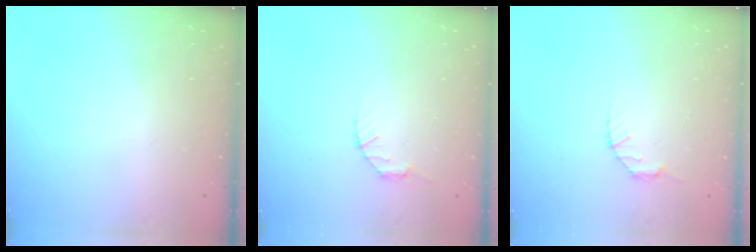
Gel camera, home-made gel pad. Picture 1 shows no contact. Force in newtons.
{"total": 2.8, "press": 2.8, "slide": 0.4}
{"total": 2.8, "press": 2.8, "slide": 0.4}